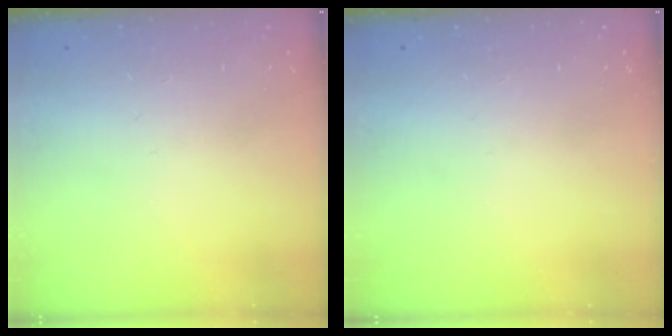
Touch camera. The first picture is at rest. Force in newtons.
{"total": 0.0}